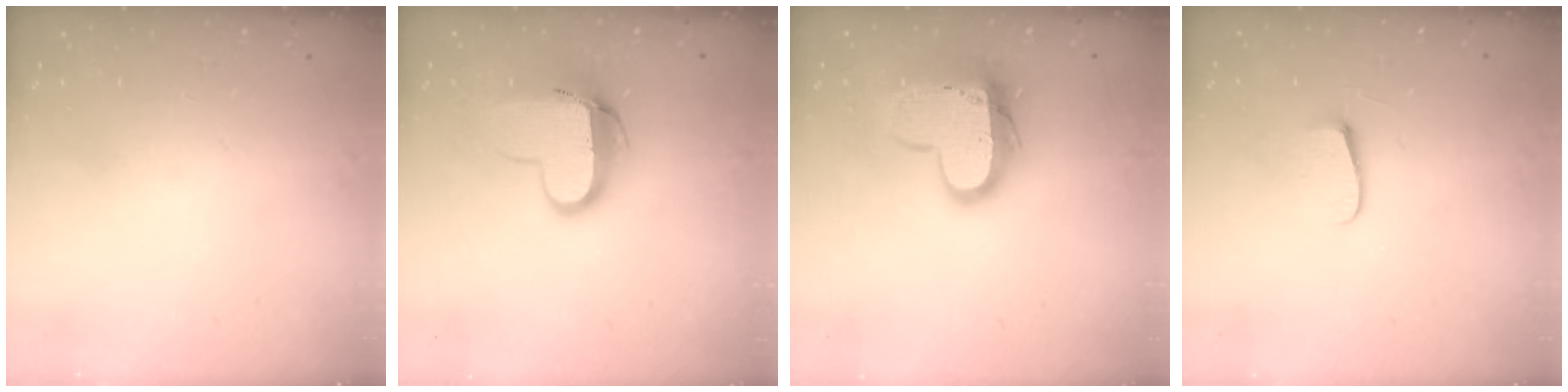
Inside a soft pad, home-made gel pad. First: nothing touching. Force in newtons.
{"total": 11.2, "press": 11.2, "slide": 1.1}
{"total": 14.4, "press": 14.4, "slide": 1.1}
{"total": 5.9, "press": 5.8, "slide": 0.5}